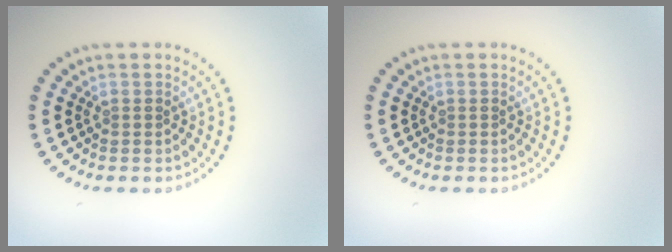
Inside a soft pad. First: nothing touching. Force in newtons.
{"total": 0.0}